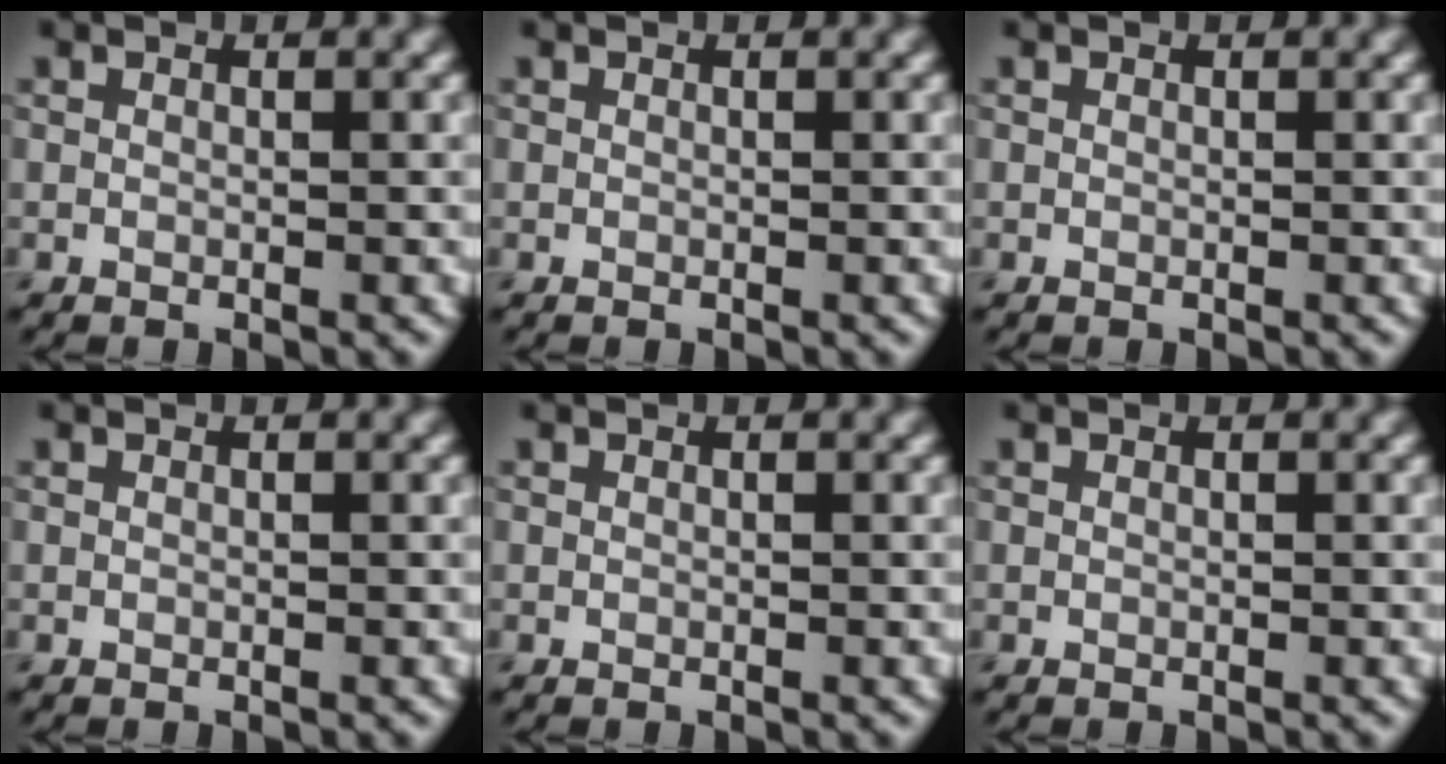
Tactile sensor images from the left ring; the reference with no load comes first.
{"total": 0.0}
{"total": 0.0}
{"total": 0.0}
{"total": 0.0}
{"total": 0.0}